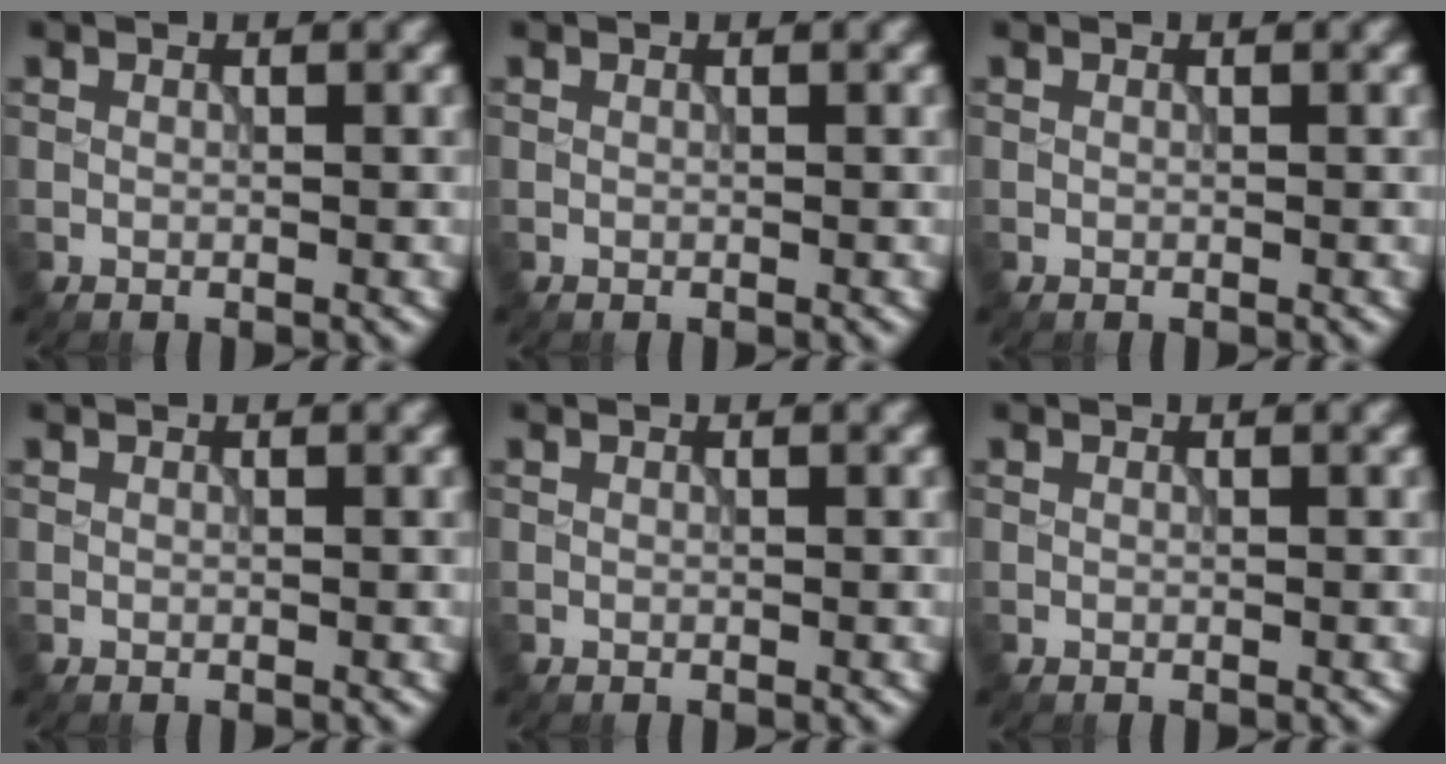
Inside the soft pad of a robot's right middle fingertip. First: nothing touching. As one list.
[{"total": 0.0}, {"total": 0.0}, {"total": 0.0}, {"total": 0.0}, {"total": 0.0}]